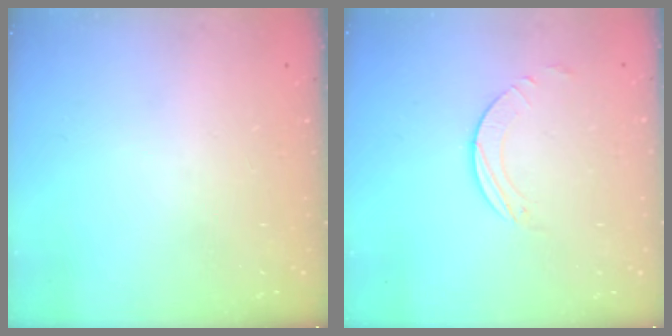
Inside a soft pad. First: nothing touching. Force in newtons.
{"total": 1.6, "press": 1.6, "slide": 0.2}